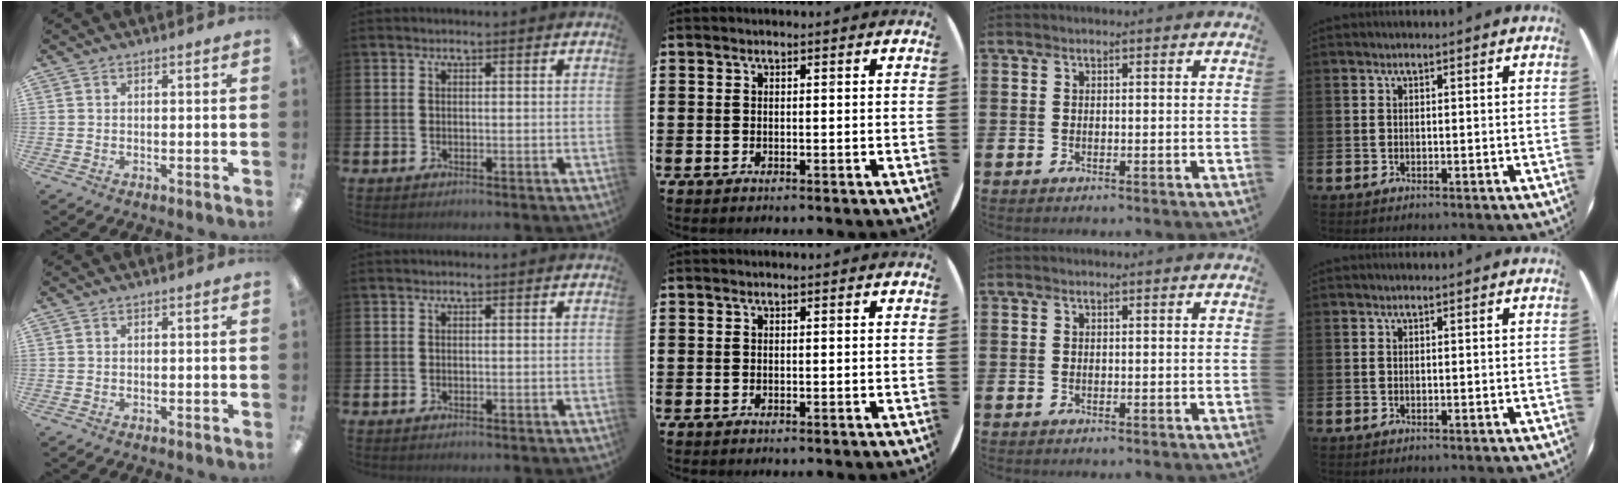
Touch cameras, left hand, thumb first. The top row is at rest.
{}